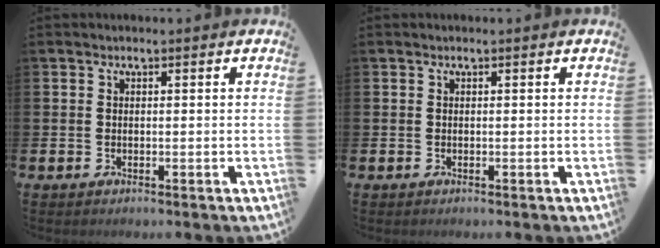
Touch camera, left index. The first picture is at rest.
{"total": 0.0}